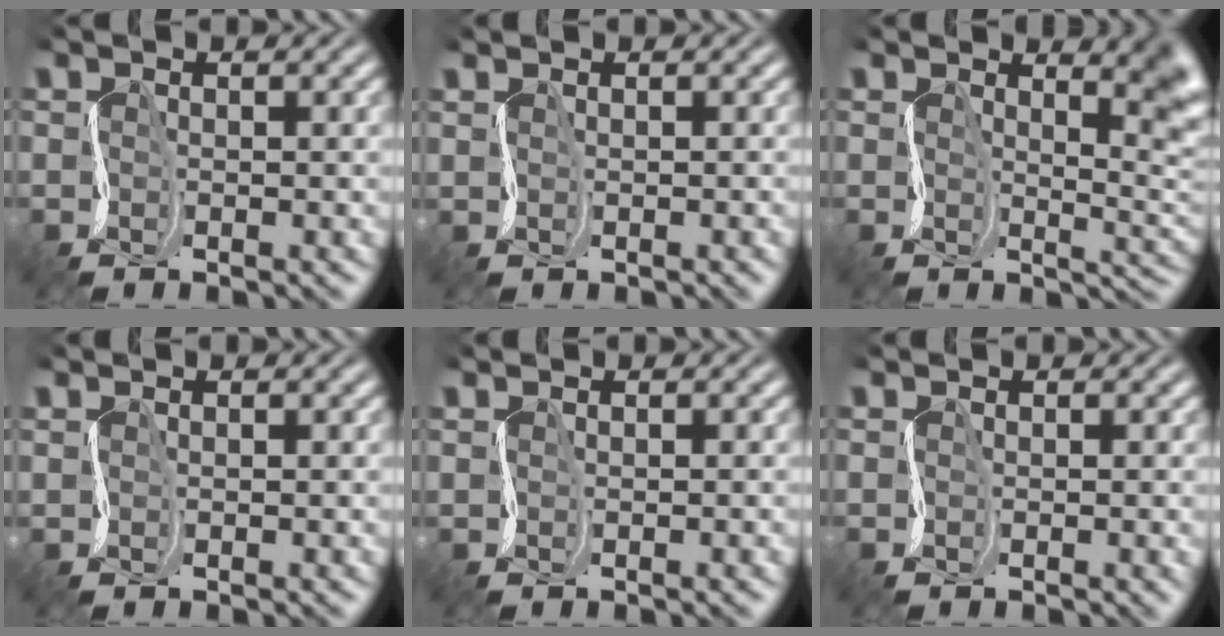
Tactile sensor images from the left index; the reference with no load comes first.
{"total": 0.9, "force": [0.6, -0.1, -0.6], "torque": [0.012, 0.000, 0.015]}
{"total": 5.1, "force": [1.9, 2.1, 4.3], "torque": [-0.038, -0.004, 0.030]}
{"total": 1.1, "force": [1.0, -0.1, -0.6], "torque": [0.012, -0.001, 0.021]}
{"total": 0.8, "force": [0.7, 0.1, -0.2], "torque": [0.011, 0.000, 0.016]}
{"total": 0.5, "force": [0.5, 0.1, 0.1], "torque": [0.006, -0.001, 0.010]}